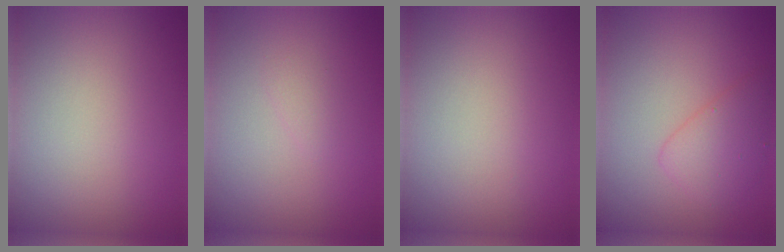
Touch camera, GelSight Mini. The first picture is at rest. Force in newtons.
{"total": 0.6, "press": 0.6, "slide": 0.1}
{"total": 0.0}
{"total": 2.7, "press": 2.7, "slide": 0.3}